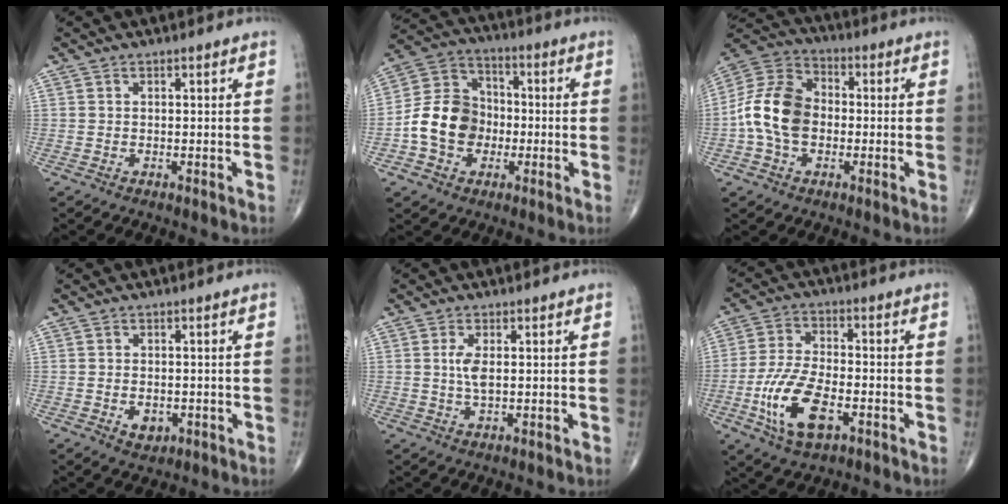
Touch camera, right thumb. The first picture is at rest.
{"total": 12.6, "force": [-2.5, 10.2, 7.0], "torque": [-0.105, 0.036, -0.055]}
{"total": 13.4, "force": [-1.5, 9.5, 9.3], "torque": [-0.170, 0.035, -0.040]}
{"total": 3.2, "force": [-1.0, 2.3, 2.1], "torque": [-0.018, 0.002, -0.005]}
{"total": 3.3, "force": [0.3, 1.1, 3.0], "torque": [-0.067, -0.004, 0.008]}
{"total": 12.7, "force": [-4.6, 6.0, 10.2], "torque": [-0.201, 0.015, -0.082]}